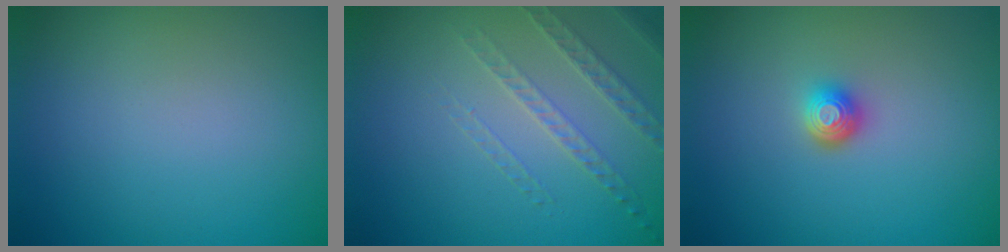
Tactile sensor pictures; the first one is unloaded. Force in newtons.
{"total": 1.6, "press": 1.3, "slide": 0.9}
{"total": 1.7, "press": 1.3, "slide": 1.1}